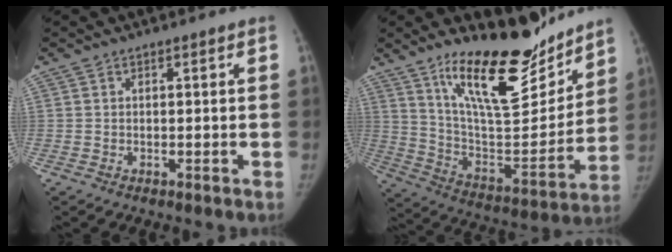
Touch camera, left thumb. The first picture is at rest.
{"total": 23.2, "force": [16.9, 7.6, 13.9], "torque": [-0.172, -0.107, 0.283]}